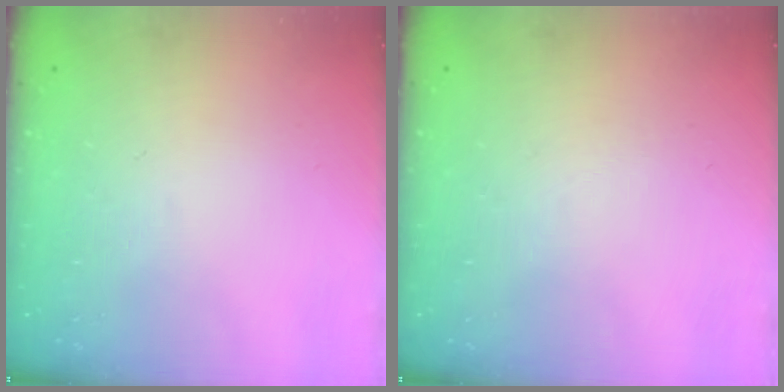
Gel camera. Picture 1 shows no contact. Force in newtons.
{"total": 0.0}